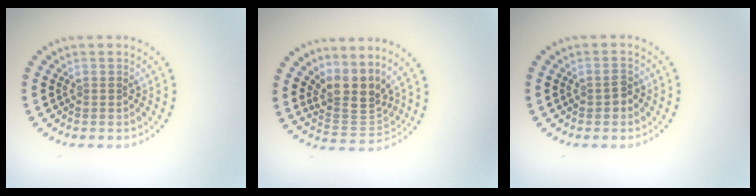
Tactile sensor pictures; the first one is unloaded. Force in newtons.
{"total": 3.9, "press": 2.9, "slide": 2.6}
{"total": 1.3, "press": 1.3, "slide": 0.1}